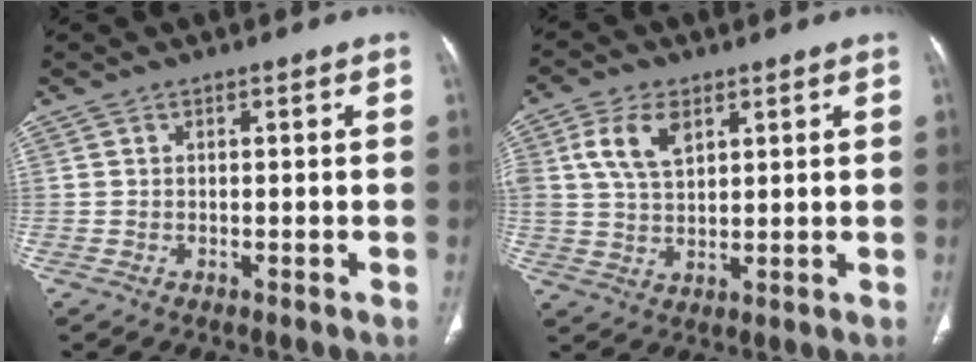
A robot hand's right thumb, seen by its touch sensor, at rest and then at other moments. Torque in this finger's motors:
{"motor_torque": [0.31, 0.31, 0.78, 0.53, 0.14]}